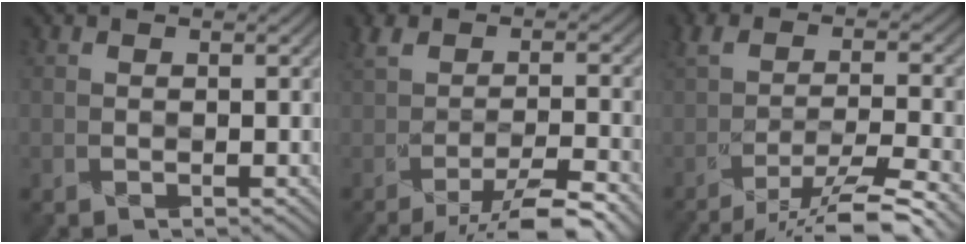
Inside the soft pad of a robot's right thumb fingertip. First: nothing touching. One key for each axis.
{"total": 6.2, "fx": -3.8, "fy": 1.1, "fz": 4.8, "tx": -0.076, "ty": 0.009, "tz": -0.071}
{"total": 7.6, "fx": -5.0, "fy": 1.3, "fz": 5.5, "tx": -0.092, "ty": 0.006, "tz": -0.092}